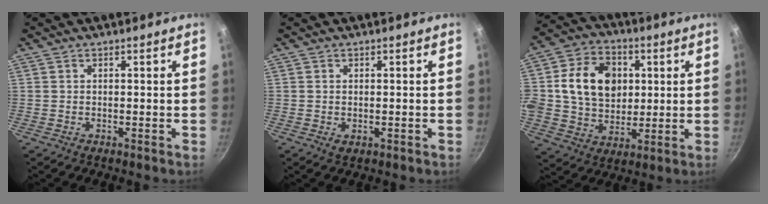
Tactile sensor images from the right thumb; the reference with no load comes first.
{"total": 1.4, "force": [-0.2, 0.8, 1.1], "torque": [-0.017, -0.002, -0.002]}
{"total": 17.5, "force": [2.9, 13.6, 10.7], "torque": [-0.161, 0.012, 0.045]}